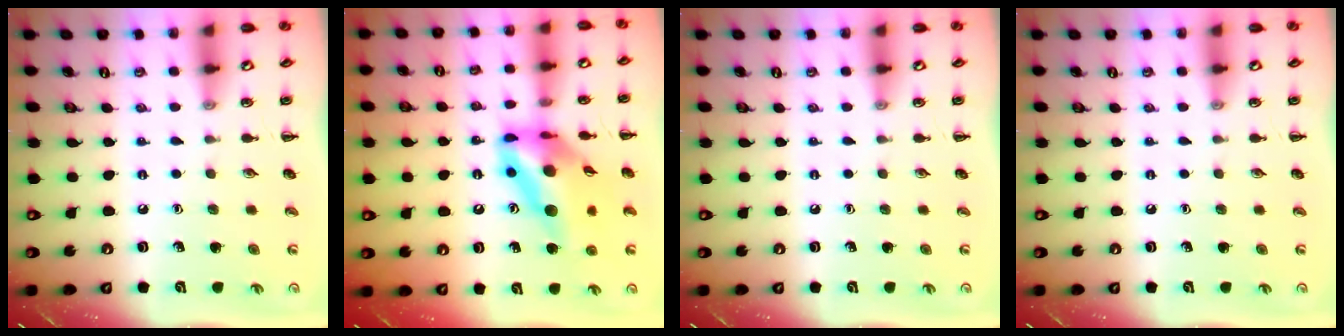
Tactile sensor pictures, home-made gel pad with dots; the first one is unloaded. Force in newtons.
{"total": 15.1, "press": 14.2, "slide": 5.0}
{"total": 0.0}
{"total": 0.0}